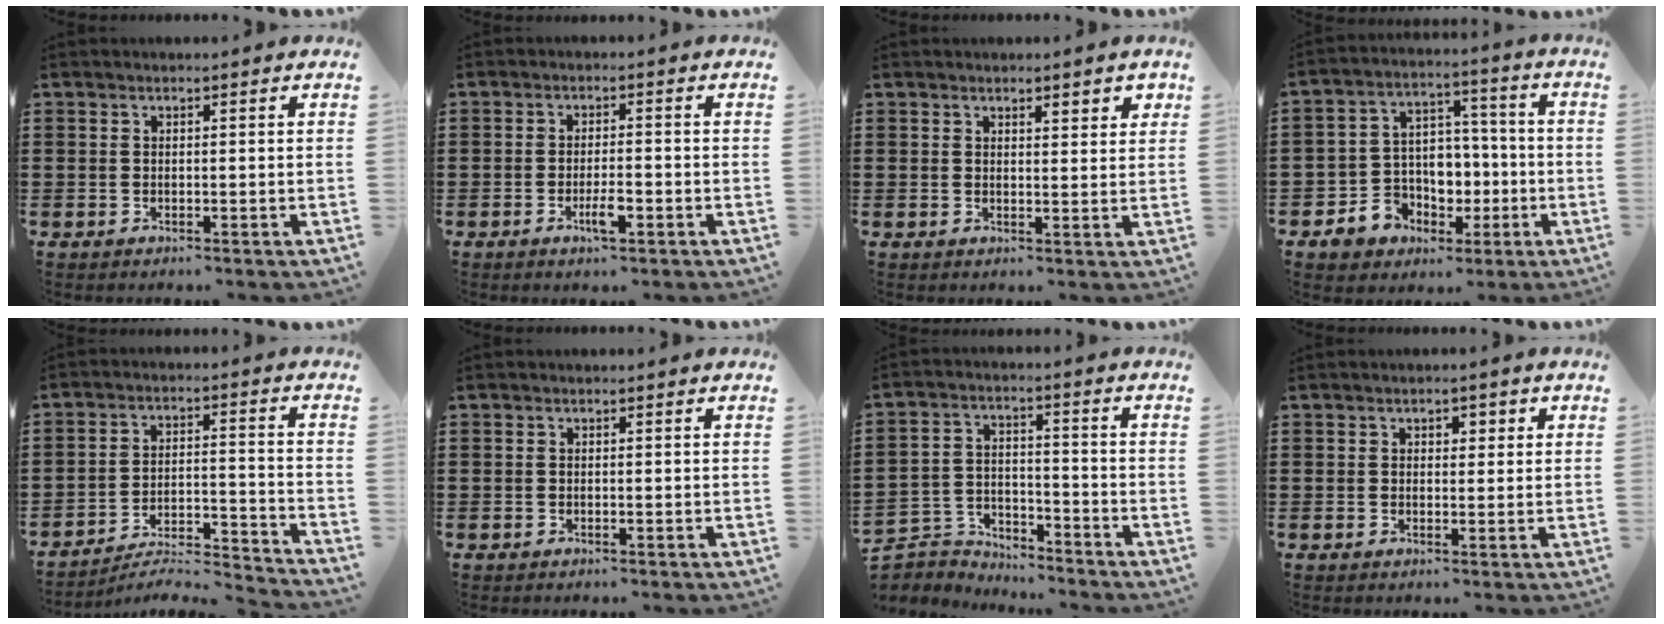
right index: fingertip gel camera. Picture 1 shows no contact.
{"total": 3.6, "force": [-1.6, 0.9, 3.0], "torque": [-0.057, 0.001, -0.030]}
{"total": 1.6, "force": [1.4, 0.6, 0.7], "torque": [-0.008, -0.001, 0.023]}
{"total": 7.7, "force": [-1.6, 7.3, 1.7], "torque": [-0.060, 0.010, -0.015]}
{"total": 4.6, "force": [-4.4, -0.1, 1.4], "torque": [-0.029, -0.016, -0.093]}
{"total": 0.0}
{"total": 5.4, "force": [-5.3, 1.1, -0.2], "torque": [-0.013, 0.008, -0.113]}
{"total": 1.4, "force": [0.4, 1.1, 0.8], "torque": [-0.010, 0.004, 0.002]}